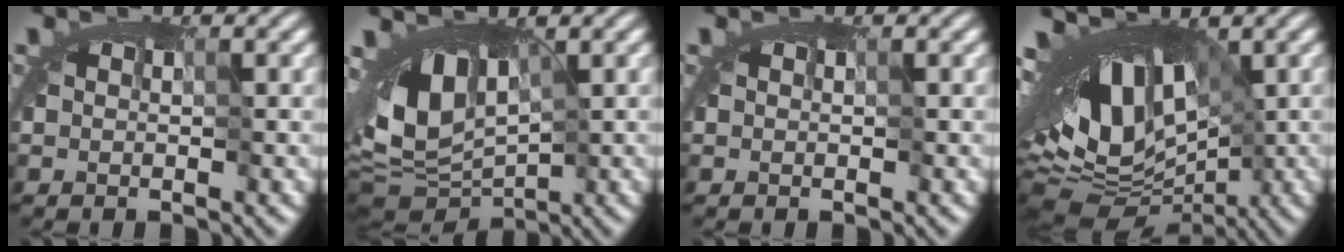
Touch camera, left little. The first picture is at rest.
{"total": 6.2, "force": [0.1, 3.6, 5.1], "torque": [-0.102, -0.006, 0.001]}
{"total": 0.0}
{"total": 11.0, "force": [-1.9, 6.0, 9.0], "torque": [-0.132, -0.005, -0.032]}